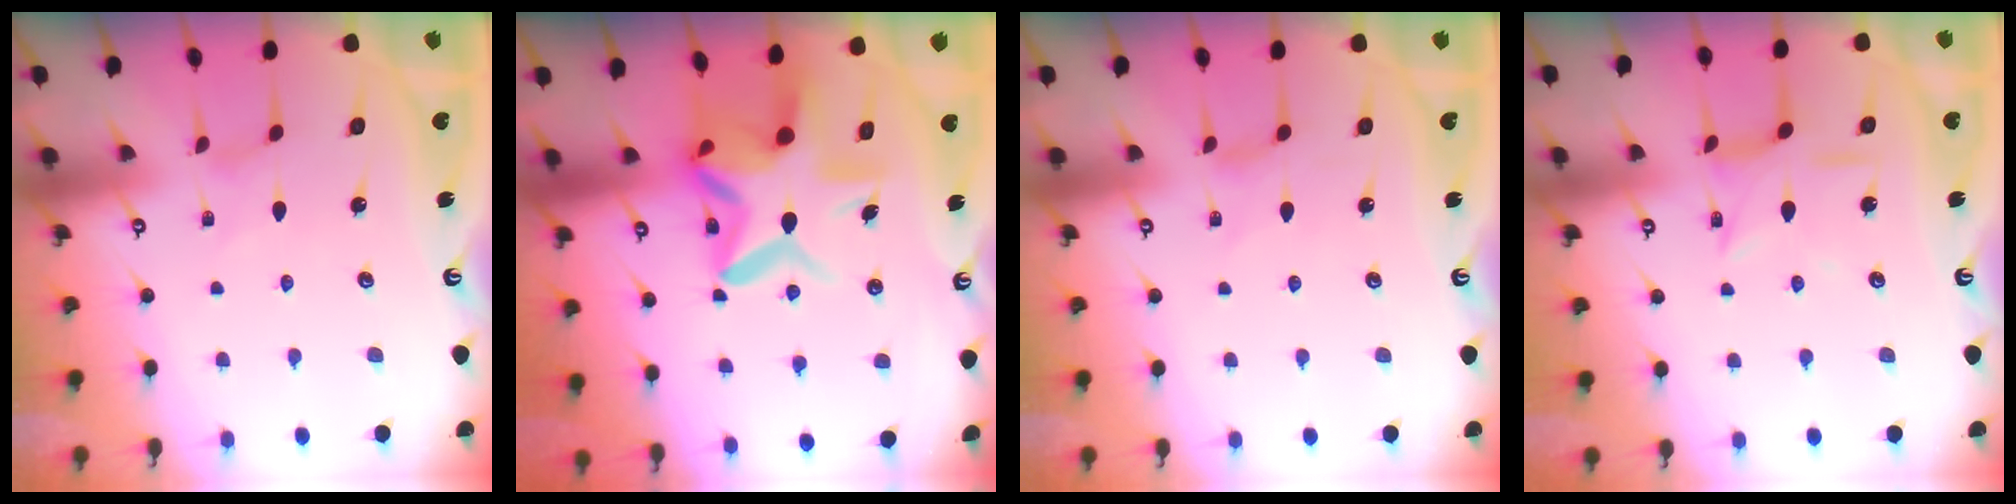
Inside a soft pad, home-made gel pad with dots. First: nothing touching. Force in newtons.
{"total": 14.8, "press": 14.7, "slide": 1.3}
{"total": 1.1, "press": 1.1, "slide": 0.2}
{"total": 6.7, "press": 6.7, "slide": 0.3}